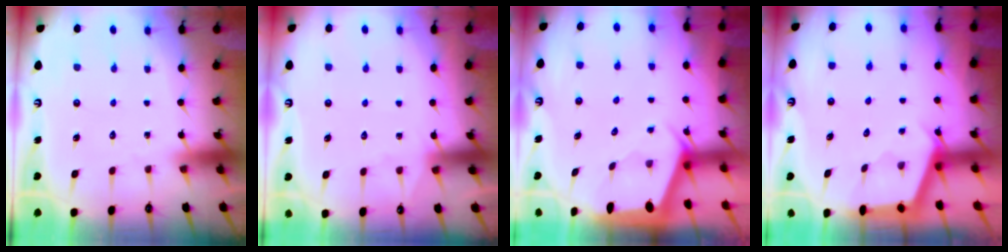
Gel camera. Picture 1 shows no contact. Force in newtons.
{"total": 4.0, "press": 3.9, "slide": 0.6}
{"total": 1.8, "press": 1.8, "slide": 0.3}
{"total": 2.4, "press": 2.4, "slide": 0.2}